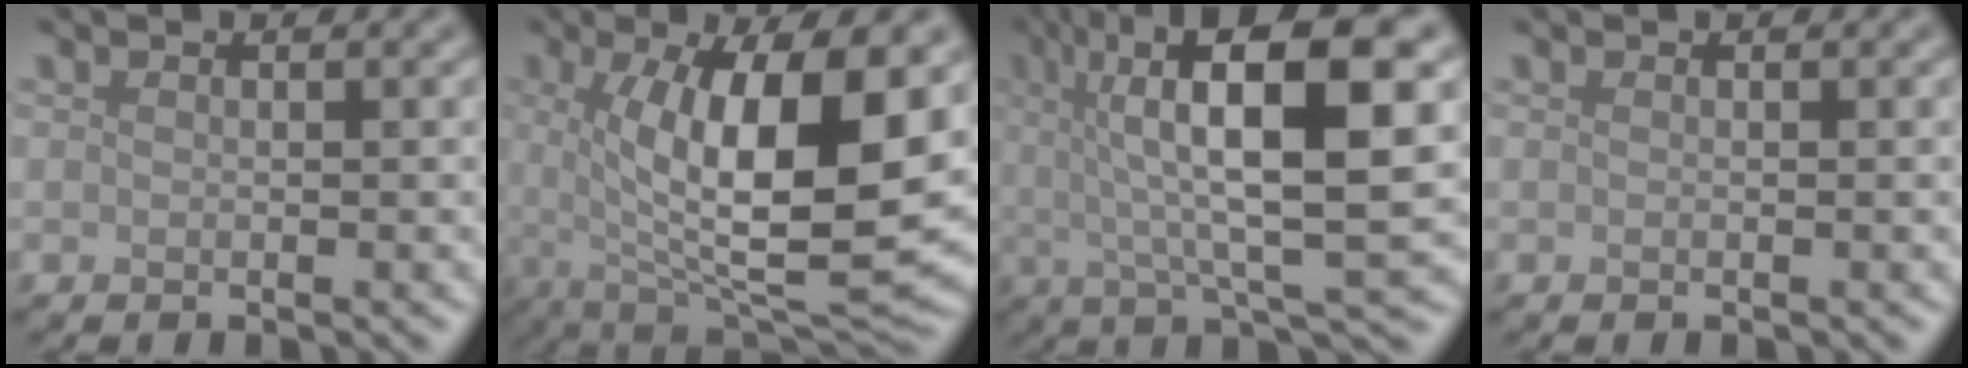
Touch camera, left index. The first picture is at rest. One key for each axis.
{"total": 12.9, "fx": 1.3, "fy": 4.0, "fz": 12.2, "tx": -0.179, "ty": -0.008, "tz": 0.021}
{"total": 12.6, "fx": 3.8, "fy": 3.1, "fz": 11.6, "tx": -0.175, "ty": 0.015, "tz": 0.063}
{"total": 0.0}